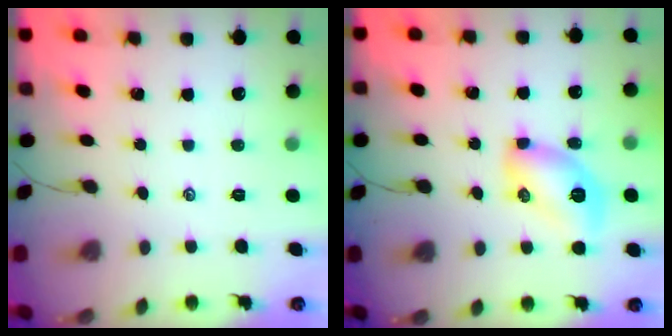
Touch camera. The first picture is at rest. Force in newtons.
{"total": 9.9, "press": 9.8, "slide": 0.9}